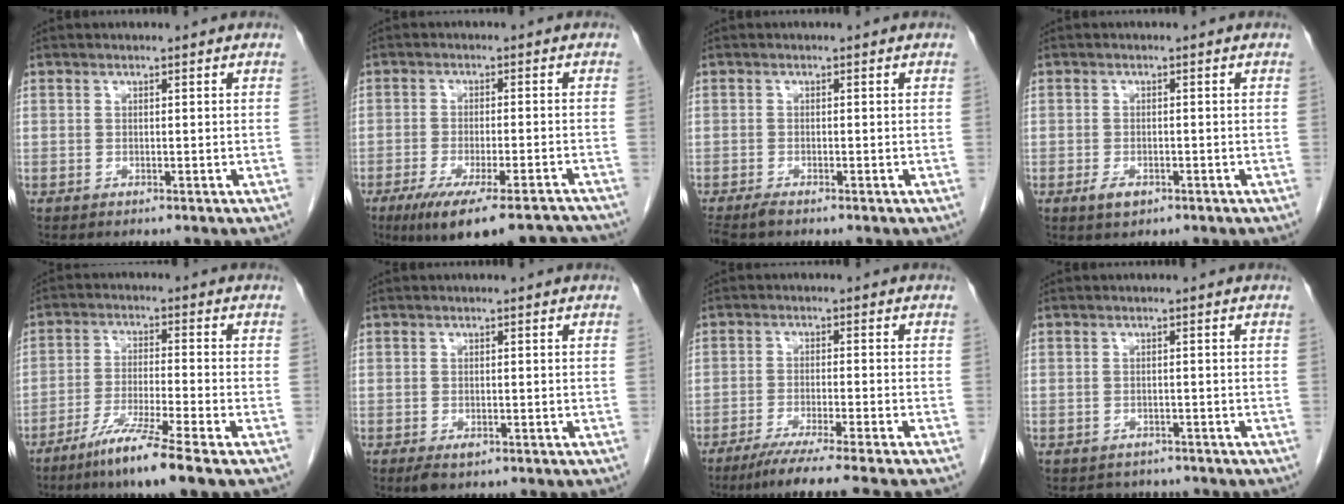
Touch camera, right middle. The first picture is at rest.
{"total": 15.1, "force": [-12.7, 2.3, 7.8], "torque": [-0.094, -0.005, -0.179]}
{"total": 1.9, "force": [-1.6, 0.3, 1.0], "torque": [-0.021, -0.006, -0.028]}
{"total": 2.2, "force": [-1.2, 1.1, 1.5], "torque": [-0.030, 0.000, -0.014]}
{"total": 8.5, "force": [-5.8, -1.0, 6.1], "torque": [-0.118, -0.029, -0.111]}
{"total": 1.9, "force": [-1.1, 0.9, 1.3], "torque": [-0.026, -0.003, -0.011]}
{"total": 9.3, "force": [-7.6, -1.6, 5.1], "torque": [-0.061, -0.029, -0.118]}
{"total": 3.3, "force": [-2.9, 1.6, -0.1], "torque": [-0.001, 0.003, -0.040]}